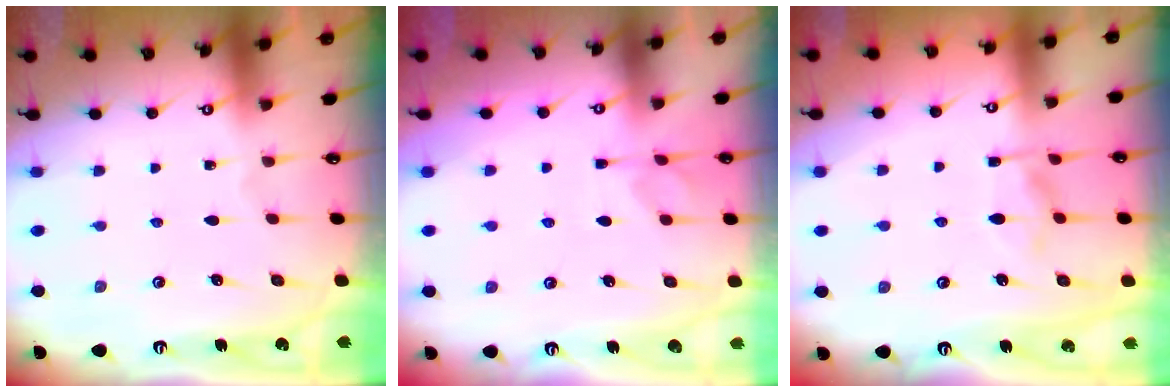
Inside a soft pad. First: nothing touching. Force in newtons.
{"total": 2.3, "press": 2.0, "slide": 1.2}
{"total": 3.7, "press": 3.4, "slide": 1.4}